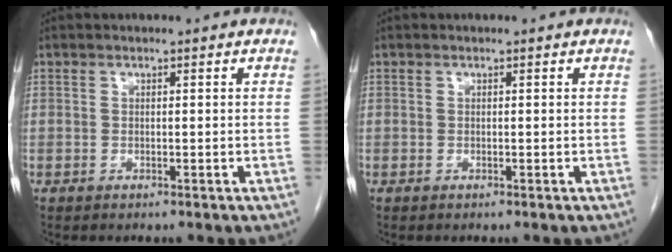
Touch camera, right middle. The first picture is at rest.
{"total": 0.0}